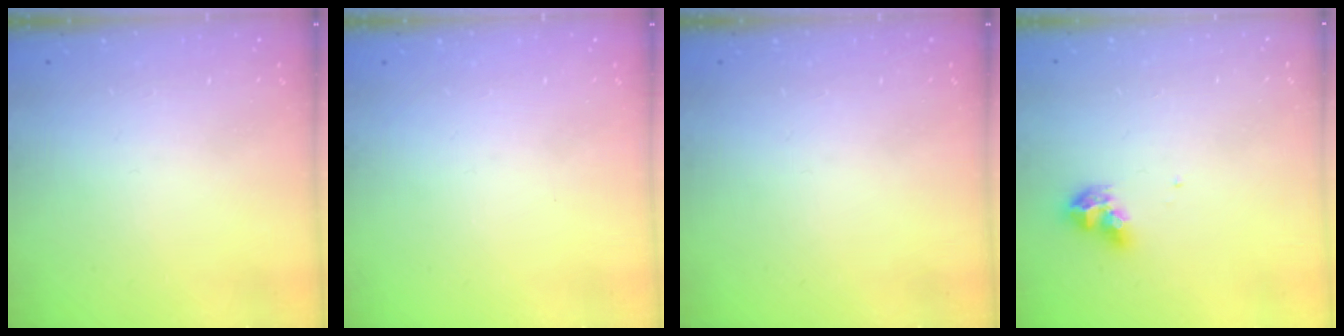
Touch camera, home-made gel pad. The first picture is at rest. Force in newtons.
{"total": 0.0}
{"total": 0.0}
{"total": 9.0, "press": 9.0, "slide": 0.9}